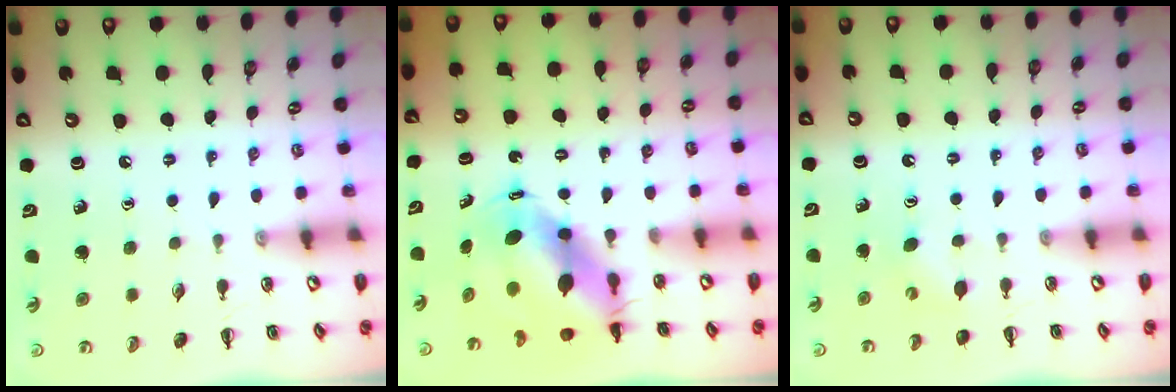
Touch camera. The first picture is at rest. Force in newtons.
{"total": 7.8, "press": 7.4, "slide": 2.2}
{"total": 2.9, "press": 2.9, "slide": 0.6}